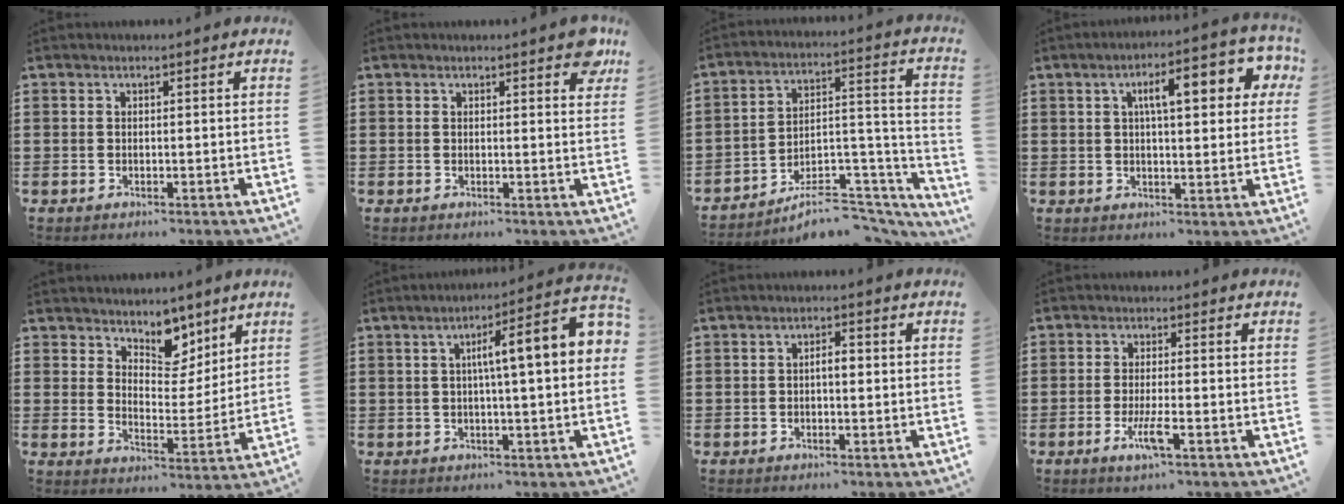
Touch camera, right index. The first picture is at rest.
{"total": 2.4, "force": [1.6, 0.9, 1.6], "torque": [-0.004, -0.006, 0.021]}
{"total": 7.6, "force": [-6.0, 3.0, 3.5], "torque": [-0.048, 0.015, -0.109]}
{"total": 8.6, "force": [2.9, 2.7, 7.6], "torque": [-0.131, 0.003, 0.040]}
{"total": 6.5, "force": [5.3, 3.6, 1.2], "torque": [-0.030, -0.033, 0.093]}
{"total": 7.0, "force": [0.7, 0.4, 6.9], "torque": [-0.117, -0.011, -0.001]}
{"total": 2.0, "force": [-0.2, 0.7, 1.9], "torque": [-0.035, 0.004, -0.005]}
{"total": 4.4, "force": [-1.9, 0.5, 4.0], "torque": [-0.085, -0.014, -0.038]}